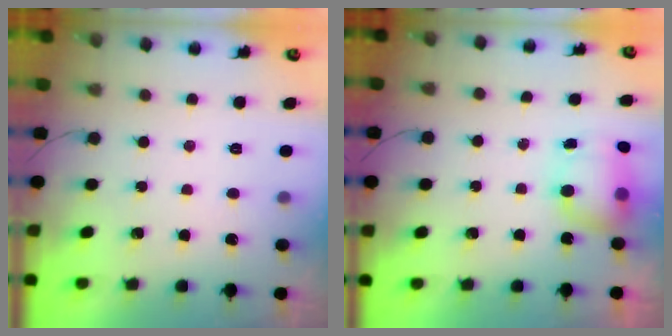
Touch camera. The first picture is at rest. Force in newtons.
{"total": 7.0, "press": 6.9, "slide": 1.1}